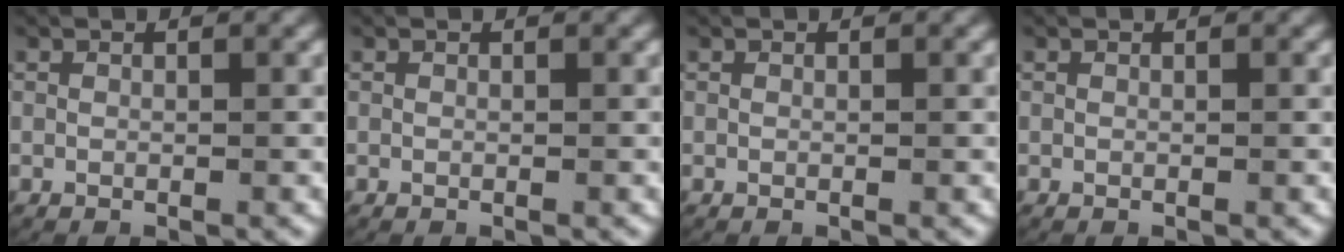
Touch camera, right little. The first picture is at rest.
{"total": 0.0}
{"total": 0.0}
{"total": 0.0}